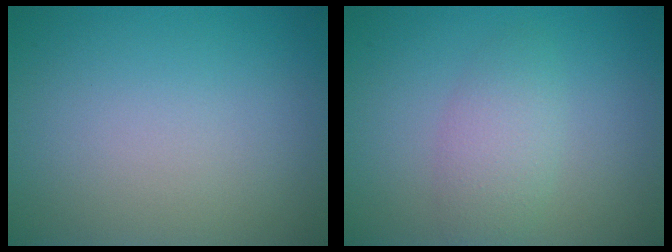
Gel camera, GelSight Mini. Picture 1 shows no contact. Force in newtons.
{"total": 2.8, "press": 2.8, "slide": 0.2}